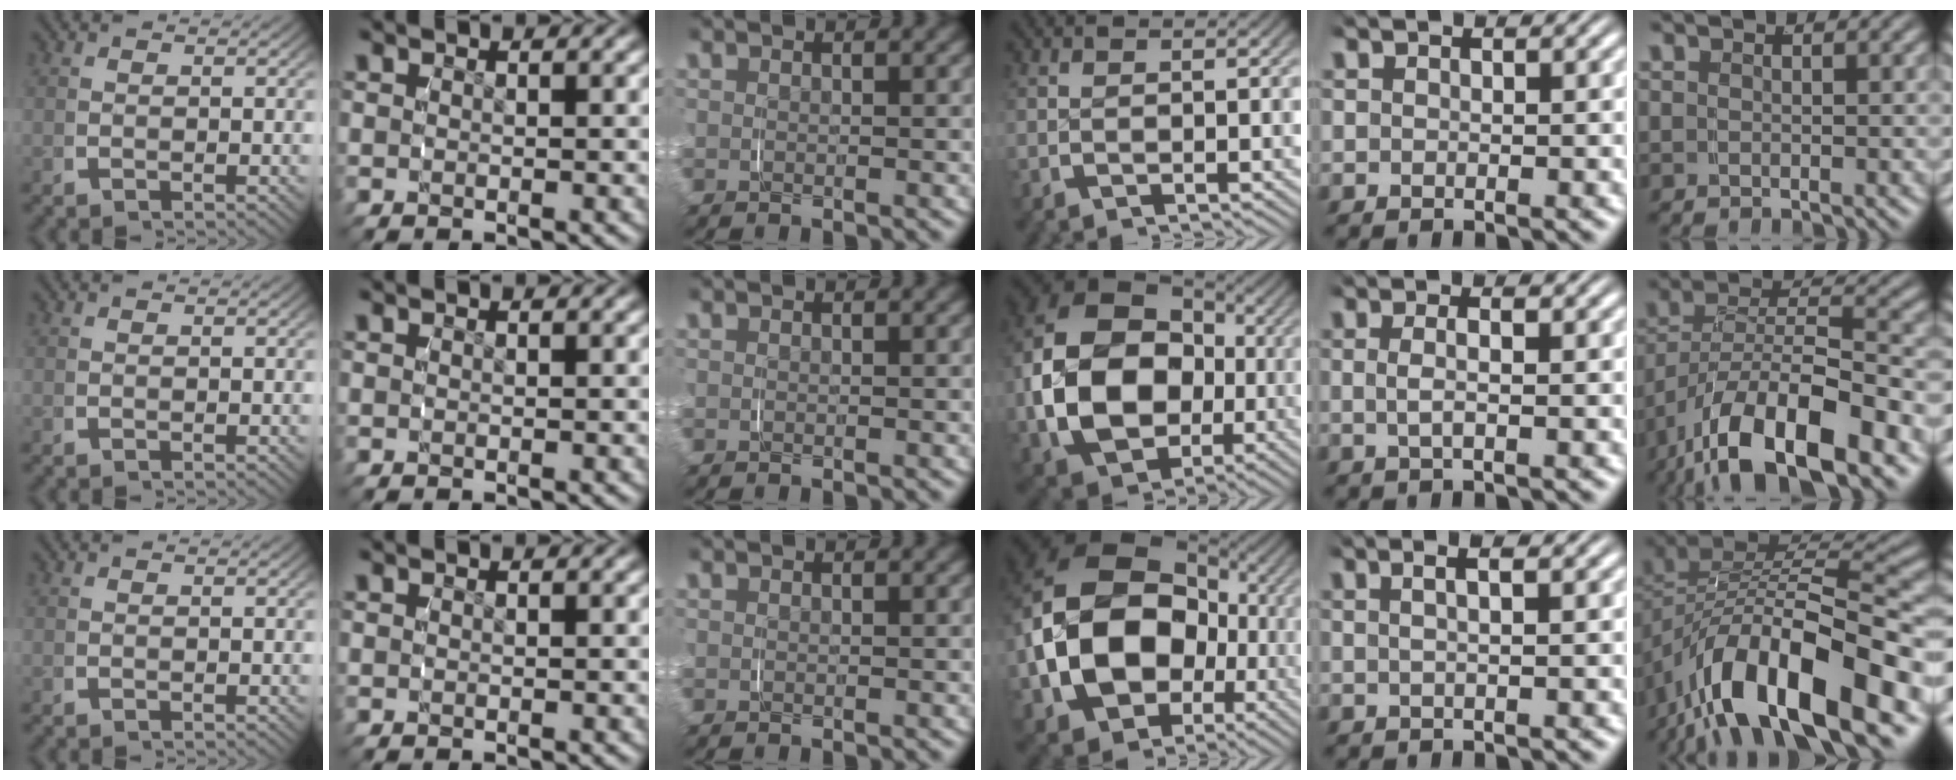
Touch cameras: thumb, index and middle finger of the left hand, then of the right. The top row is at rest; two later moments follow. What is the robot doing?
{"motion": "grasp_and_lifting", "object": "shorts"}